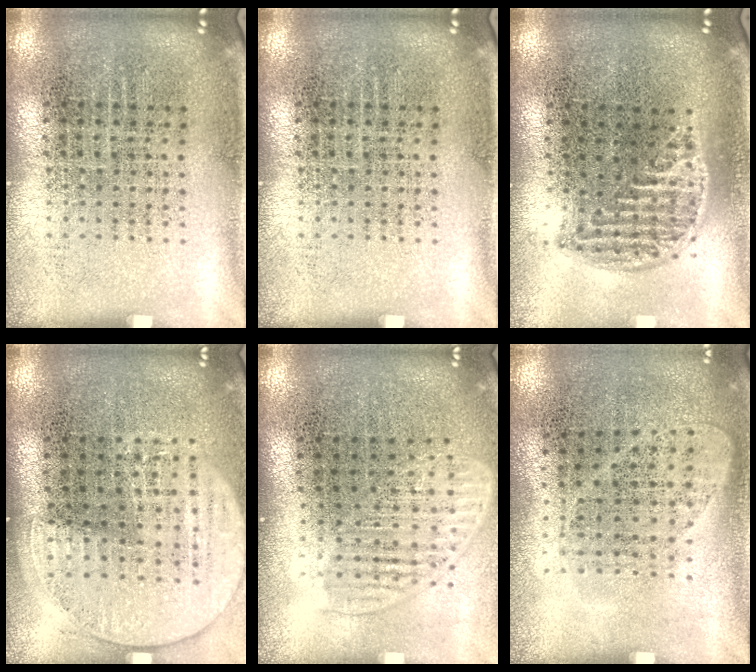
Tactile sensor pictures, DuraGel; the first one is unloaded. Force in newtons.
{"total": 0.0}
{"total": 1.2, "press": 1.0, "slide": 0.6}
{"total": 1.5, "press": 1.4, "slide": 0.6}
{"total": 1.5, "press": 1.3, "slide": 0.7}
{"total": 1.0, "press": 0.8, "slide": 0.5}